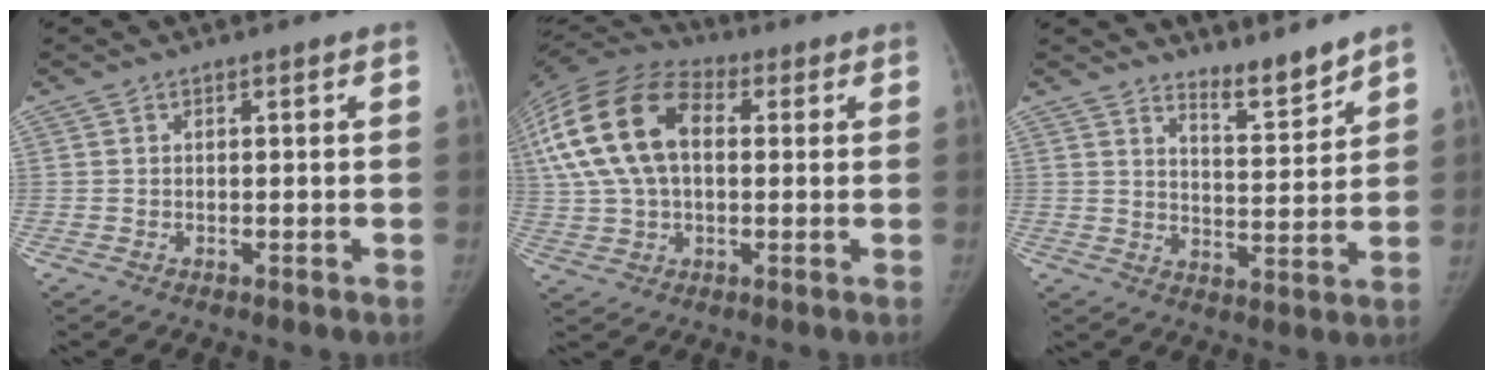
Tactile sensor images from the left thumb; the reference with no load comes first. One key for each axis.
{"total": 19.8, "fx": 3.7, "fy": 12.3, "fz": 15.1, "tx": -0.304, "ty": 0.027, "tz": 0.060}
{"total": 6.1, "fx": 5.7, "fy": 0.8, "fz": 2.0, "tx": -0.021, "ty": -0.058, "tz": 0.100}